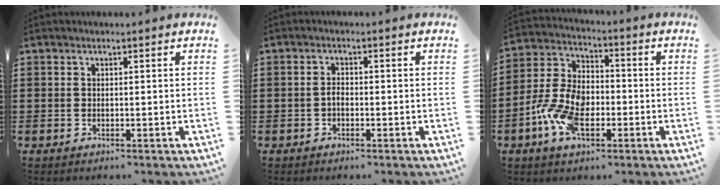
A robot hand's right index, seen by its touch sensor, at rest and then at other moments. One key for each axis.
{"total": 1.5, "fx": -0.5, "fy": 0.9, "fz": 1.2, "tx": -0.024, "ty": 0.004, "tz": -0.010}
{"total": 9.5, "fx": -3.1, "fy": 5.6, "fz": 6.9, "tx": -0.176, "ty": -0.003, "tz": -0.063}